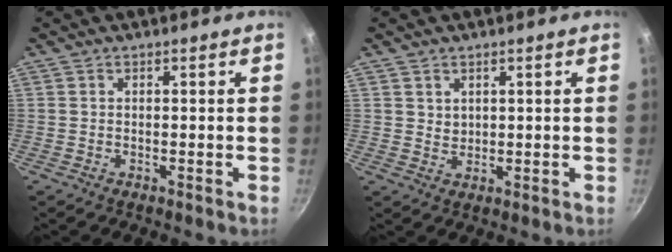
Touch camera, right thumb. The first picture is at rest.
{"total": 2.1, "force": [1.1, 1.6, 0.7], "torque": [-0.001, -0.005, 0.022]}